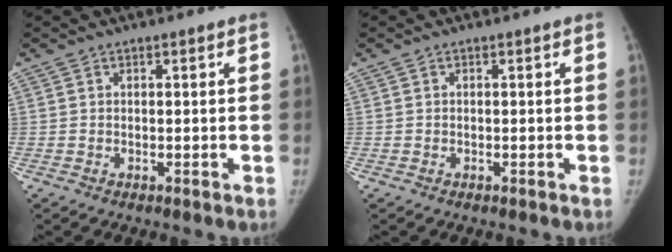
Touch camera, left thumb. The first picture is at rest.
{"total": 0.0}